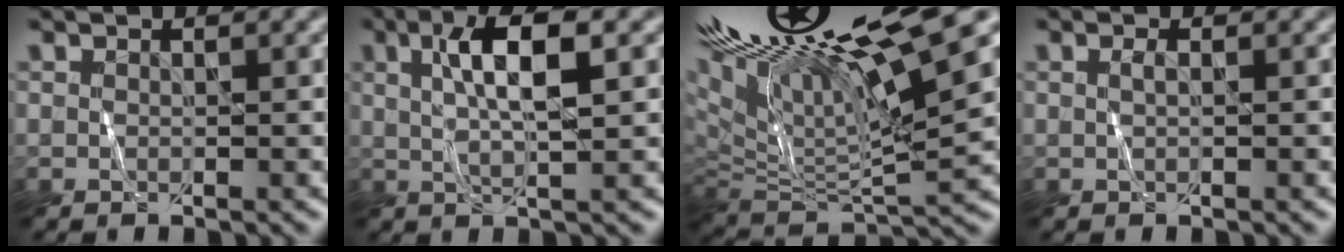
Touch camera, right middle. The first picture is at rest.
{"total": 5.5, "force": [1.4, 1.4, 5.1], "torque": [-0.093, 0.010, 0.025]}
{"total": 18.0, "force": [7.7, 6.0, 15.2], "torque": [-0.260, 0.026, 0.151]}
{"total": 0.6, "force": [0.1, 0.3, 0.5], "torque": [-0.010, 0.006, 0.000]}